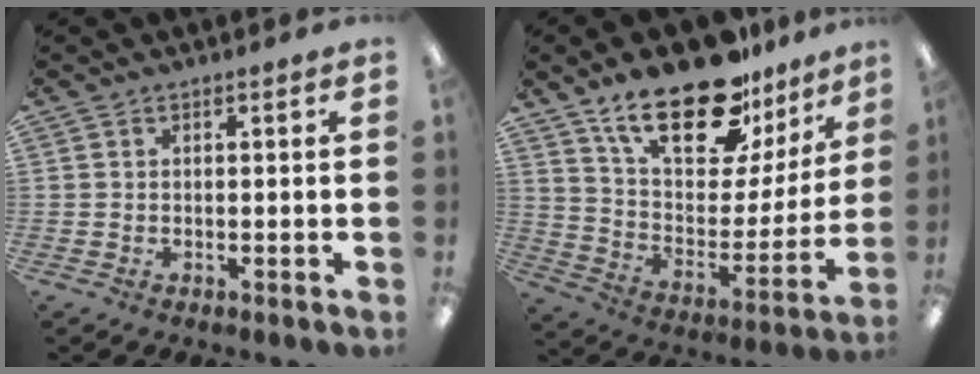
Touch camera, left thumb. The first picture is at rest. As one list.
[{"total": 24.2, "force": [17.3, 10.2, 13.5], "torque": [-0.223, -0.109, 0.303]}]